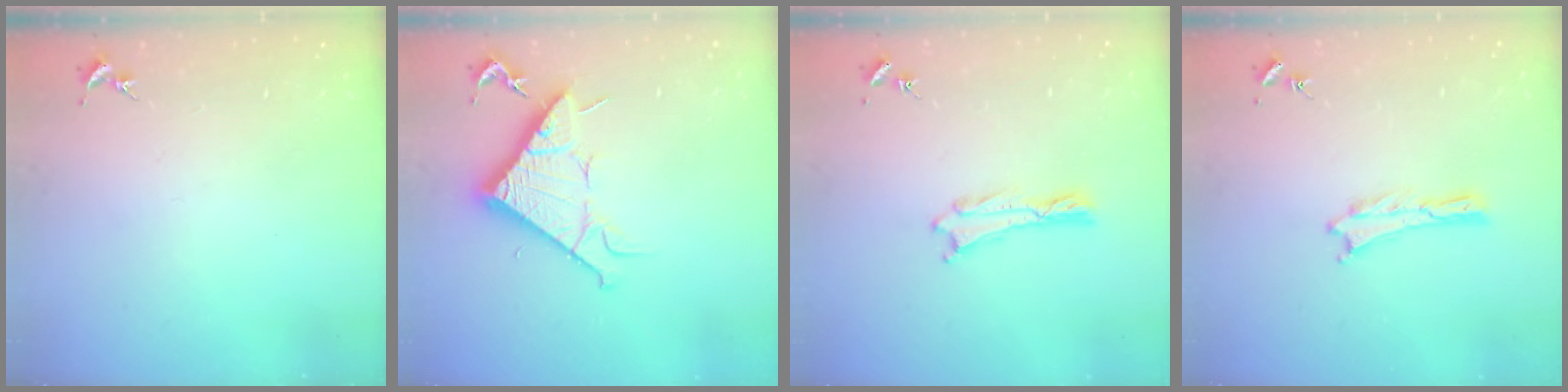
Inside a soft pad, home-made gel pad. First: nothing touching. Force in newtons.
{"total": 10.2, "press": 10.2, "slide": 0.3}
{"total": 0.0}
{"total": 0.0}